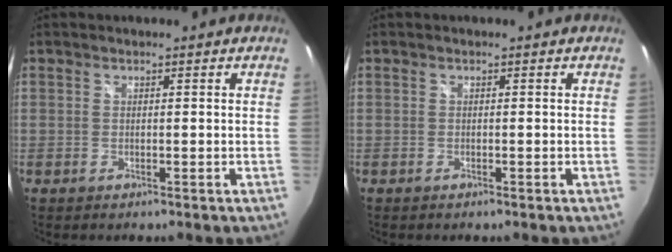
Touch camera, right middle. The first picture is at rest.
{"total": 0.0}